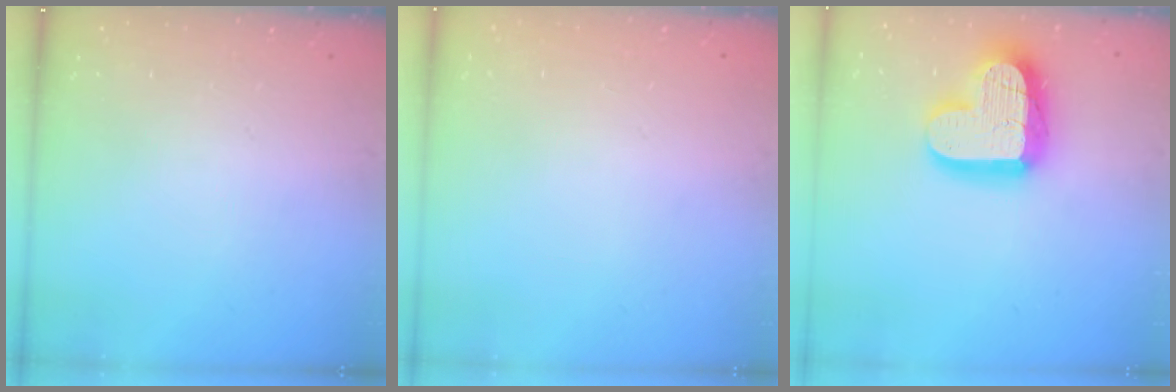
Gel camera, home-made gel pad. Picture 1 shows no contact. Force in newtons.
{"total": 0.0}
{"total": 18.1, "press": 18.0, "slide": 1.5}